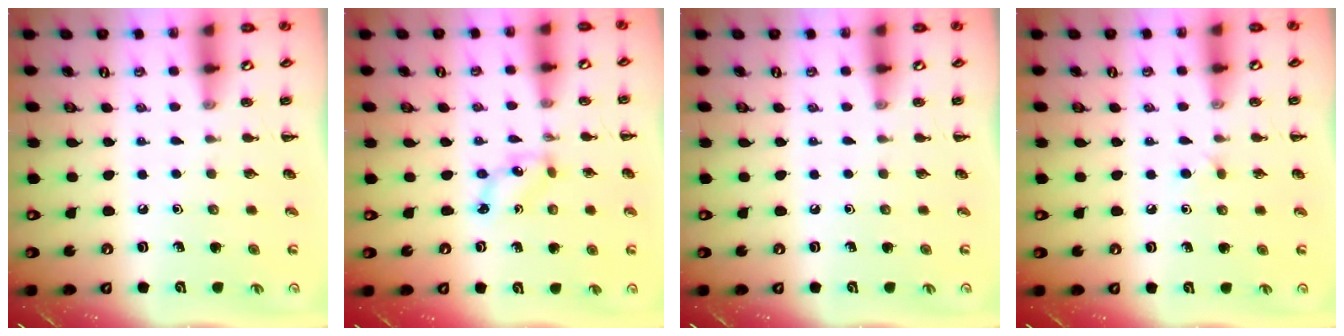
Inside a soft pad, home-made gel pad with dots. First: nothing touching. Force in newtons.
{"total": 2.1, "press": 2.0, "slide": 0.4}
{"total": 0.0}
{"total": 2.8, "press": 2.7, "slide": 1.0}